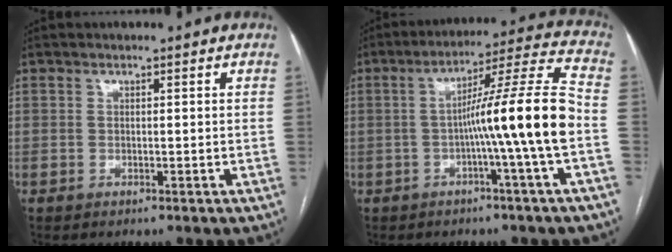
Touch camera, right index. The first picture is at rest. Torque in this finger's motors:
{"motor_torque": [1.63, -0.30, 0.74, 0.19]}